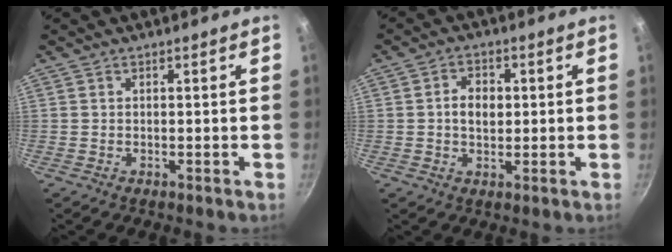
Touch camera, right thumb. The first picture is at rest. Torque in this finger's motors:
{"motor_torque": [-0.32, 0.37, 0.00, -0.23, 0.04]}